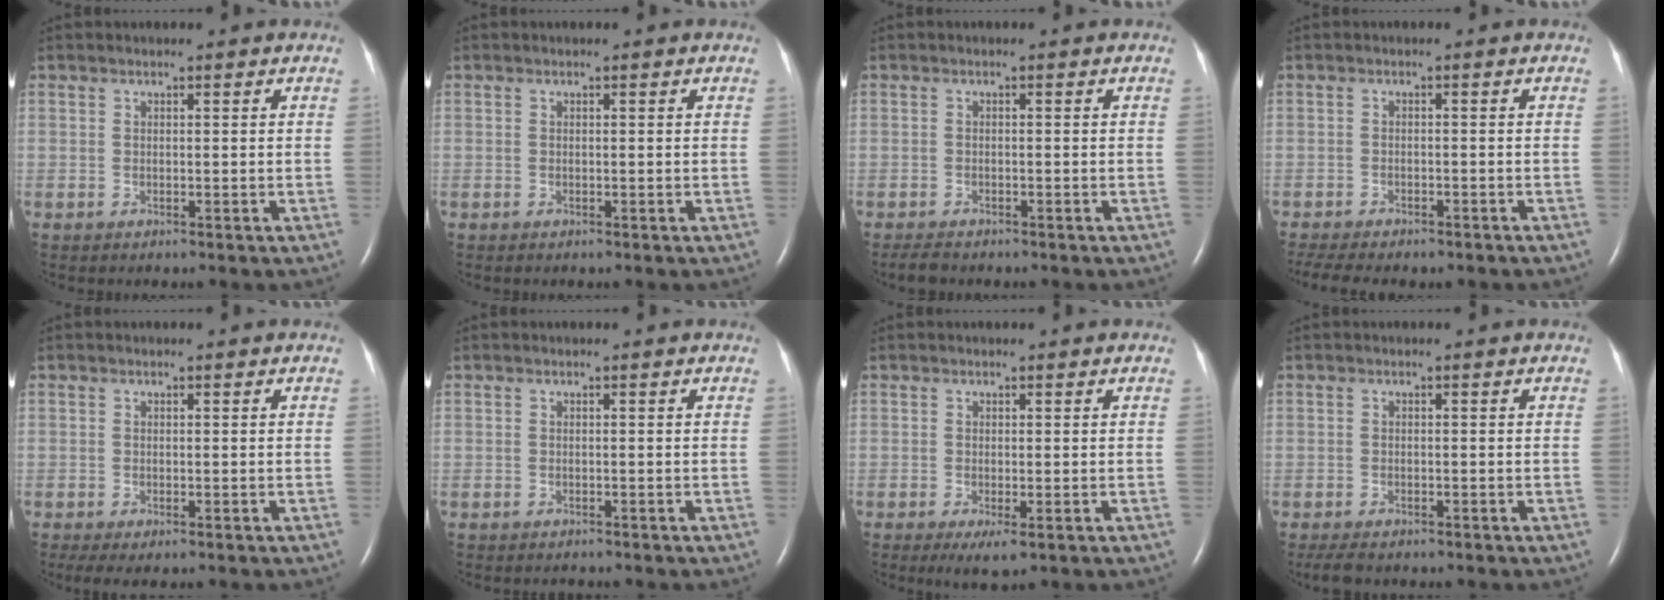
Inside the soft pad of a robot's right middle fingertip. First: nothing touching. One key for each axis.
{"total": 0.0}
{"total": 2.1, "fx": -1.8, "fy": 0.6, "fz": 0.8, "tx": -0.021, "ty": -0.006, "tz": -0.026}
{"total": 9.9, "fx": -8.2, "fy": 3.0, "fz": 4.6, "tx": -0.077, "ty": -0.002, "tz": -0.106}
{"total": 2.8, "fx": -1.8, "fy": 0.9, "fz": 2.0, "tx": -0.036, "ty": -0.012, "tz": -0.025}
{"total": 1.0, "fx": -0.9, "fy": 0.2, "fz": 0.3, "tx": -0.012, "ty": -0.005, "tz": -0.009}
{"total": 2.9, "fx": -1.1, "fy": 0.7, "fz": 2.5, "tx": -0.041, "ty": -0.007, "tz": -0.012}
{"total": 3.0, "fx": -2.4, "fy": 1.0, "fz": 1.5, "tx": -0.031, "ty": -0.009, "tz": -0.035}